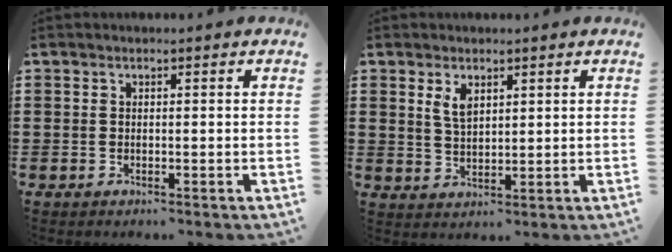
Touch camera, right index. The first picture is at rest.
{"total": 3.0, "force": [1.7, 1.4, 2.1], "torque": [-0.046, 0.004, 0.031]}